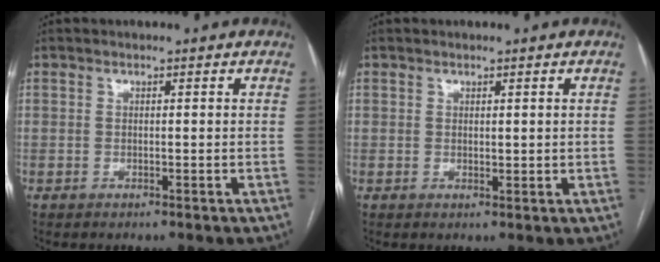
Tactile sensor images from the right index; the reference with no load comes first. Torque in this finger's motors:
{"motor_torque": [-0.17, 0.59, -0.04, 0.00]}